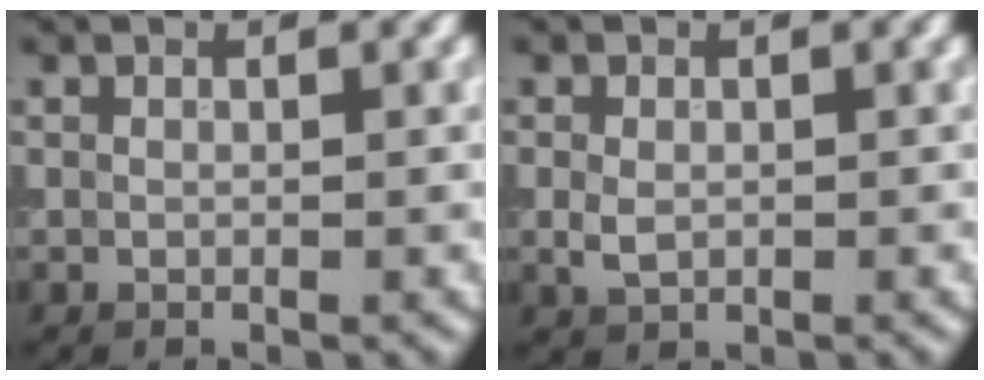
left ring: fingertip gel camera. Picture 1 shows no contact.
{"total": 1.7, "force": [-0.1, 1.2, 1.1], "torque": [-0.026, -0.002, 0.000]}